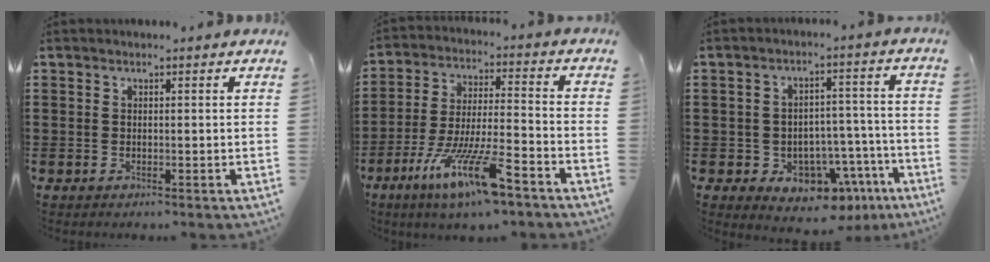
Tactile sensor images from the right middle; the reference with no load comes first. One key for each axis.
{"total": 12.4, "fx": -7.8, "fy": 1.8, "fz": 9.4, "tx": -0.189, "ty": 0.001, "tz": -0.149}
{"total": 6.0, "fx": -4.1, "fy": 3.9, "fz": 2.1, "tx": -0.045, "ty": 0.023, "tz": -0.073}